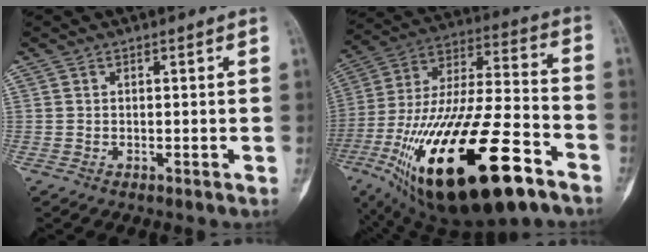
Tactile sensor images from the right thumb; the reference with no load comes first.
{"total": 34.9, "force": [-16.9, 12.4, 28.0], "torque": [-0.528, 0.039, -0.279]}